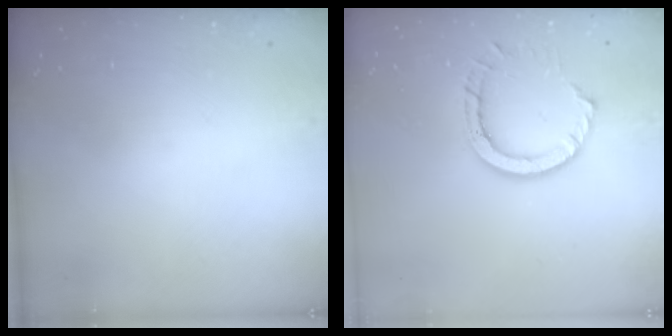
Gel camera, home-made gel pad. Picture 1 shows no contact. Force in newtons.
{"total": 9.4, "press": 9.3, "slide": 0.7}